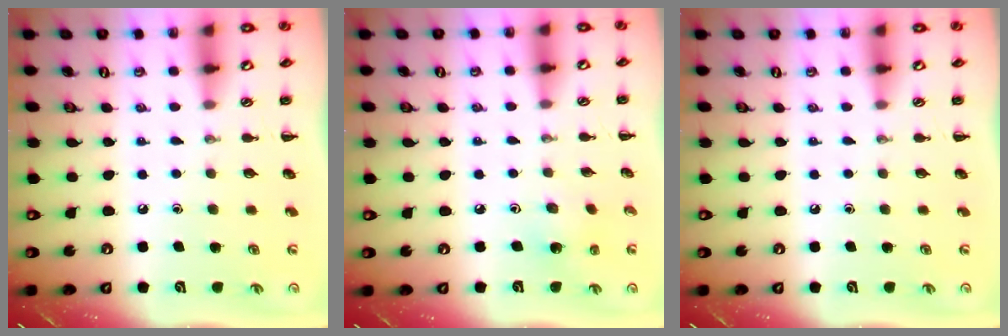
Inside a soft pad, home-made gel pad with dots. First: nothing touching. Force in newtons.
{"total": 1.9, "press": 1.9, "slide": 0.6}
{"total": 0.0}